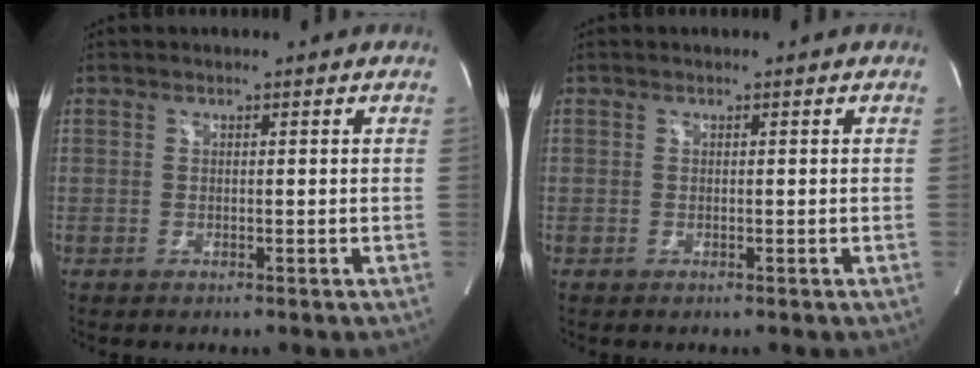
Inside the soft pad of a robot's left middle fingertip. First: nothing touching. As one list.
[{"total": 0.0}]